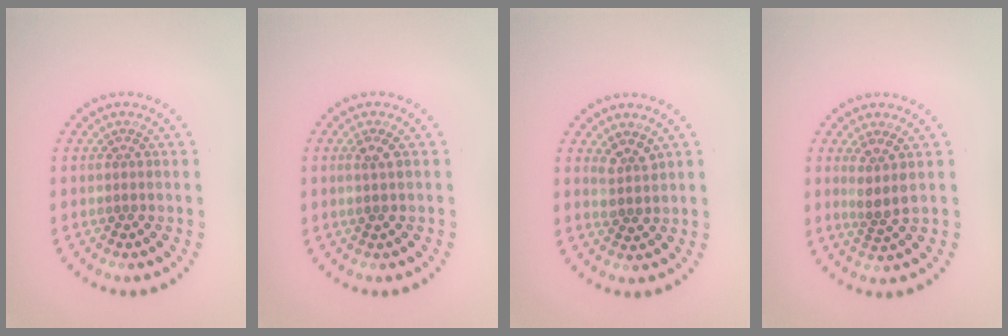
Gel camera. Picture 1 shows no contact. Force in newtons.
{"total": 1.1, "press": 0.9, "slide": 0.5}
{"total": 1.3, "press": 1.1, "slide": 0.7}
{"total": 2.2, "press": 1.6, "slide": 1.5}